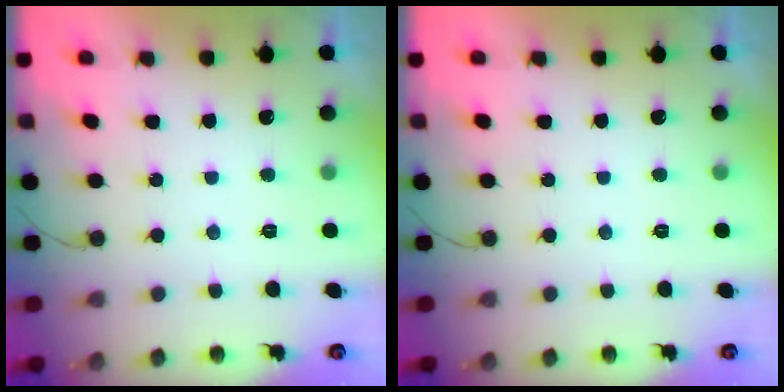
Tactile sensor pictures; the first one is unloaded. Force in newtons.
{"total": 0.0}